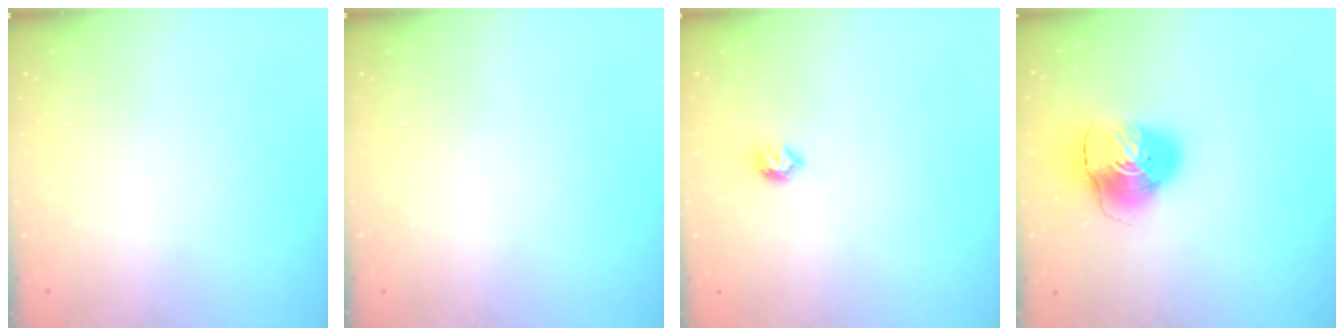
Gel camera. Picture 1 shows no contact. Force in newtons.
{"total": 0.0}
{"total": 5.5, "press": 5.4, "slide": 1.2}
{"total": 10.2, "press": 10.1, "slide": 1.4}